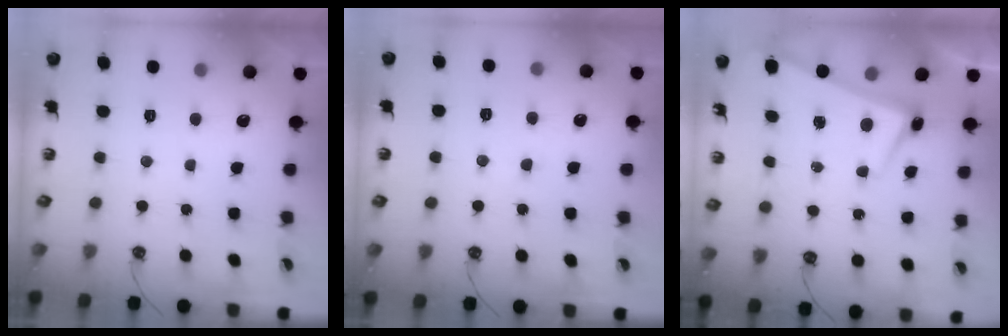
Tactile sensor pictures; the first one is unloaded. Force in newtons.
{"total": 1.7, "press": 1.6, "slide": 0.1}
{"total": 2.6, "press": 2.5, "slide": 0.7}